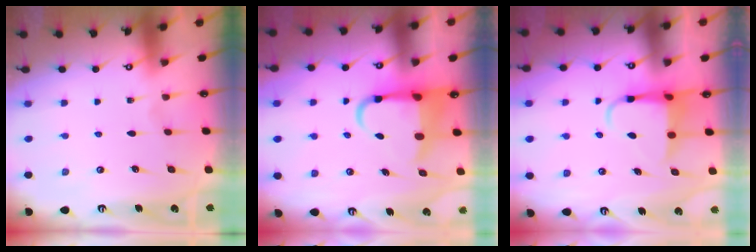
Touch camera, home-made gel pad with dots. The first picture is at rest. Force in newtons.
{"total": 7.3, "press": 7.2, "slide": 1.3}
{"total": 5.2, "press": 5.1, "slide": 0.7}